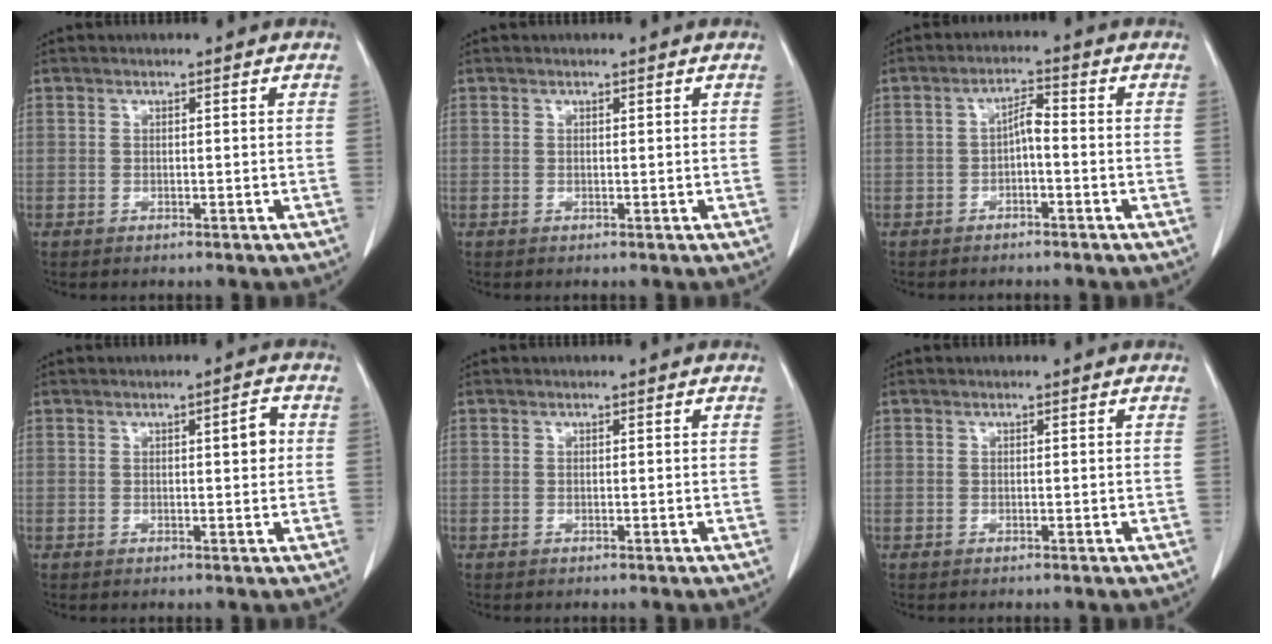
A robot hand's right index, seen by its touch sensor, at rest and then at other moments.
{"total": 0.0}
{"total": 3.0, "force": [-0.8, 0.8, 2.7], "torque": [-0.047, 0.010, -0.012]}
{"total": 2.6, "force": [0.5, 0.6, 2.5], "torque": [-0.034, 0.004, 0.006]}
{"total": 0.0}
{"total": 0.0}